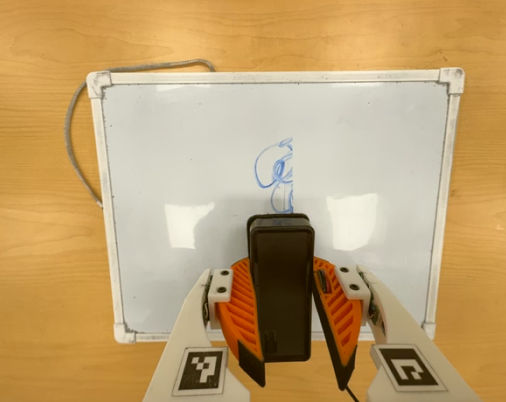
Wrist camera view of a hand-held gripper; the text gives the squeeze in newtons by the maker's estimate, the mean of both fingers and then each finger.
{"total": 11.6, "left": 10.4, "right": 12.7}